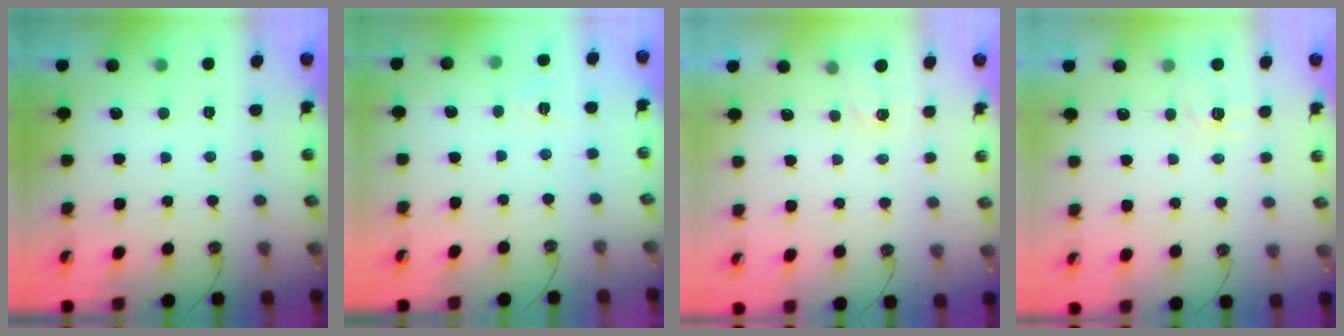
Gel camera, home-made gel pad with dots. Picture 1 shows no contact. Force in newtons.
{"total": 3.1, "press": 3.0, "slide": 0.4}
{"total": 2.7, "press": 2.6, "slide": 0.4}
{"total": 5.5, "press": 5.5, "slide": 0.7}